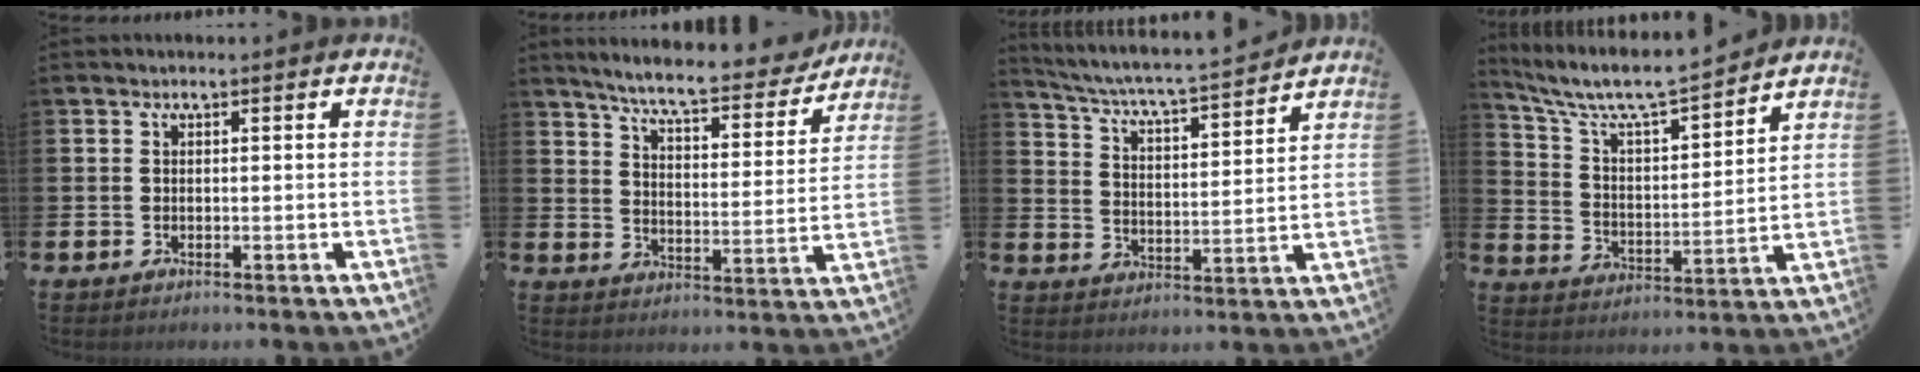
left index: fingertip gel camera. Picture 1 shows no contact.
{"total": 7.7, "force": [7.1, 1.0, 2.8], "torque": [-0.078, -0.048, 0.119]}
{"total": 5.6, "force": [5.3, -0.1, 1.6], "torque": [-0.056, -0.049, 0.085]}
{"total": 8.1, "force": [7.5, 1.1, 2.7], "torque": [-0.089, -0.056, 0.128]}